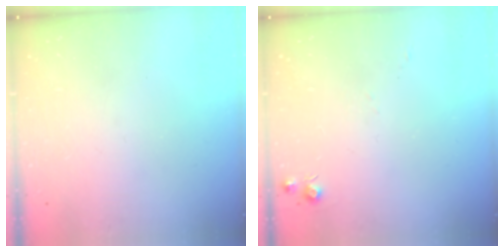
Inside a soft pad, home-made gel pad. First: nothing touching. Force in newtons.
{"total": 4.9, "press": 4.9, "slide": 0.7}